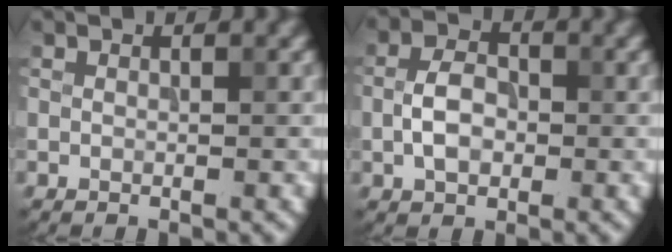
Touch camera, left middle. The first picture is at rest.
{"total": 3.6, "force": [-0.6, 2.4, 2.7], "torque": [-0.053, 0.005, -0.015]}